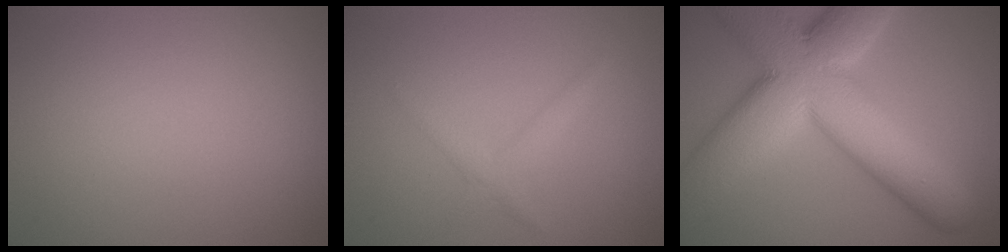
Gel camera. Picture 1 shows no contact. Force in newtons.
{"total": 1.4, "press": 1.4, "slide": 0.0}
{"total": 14.4, "press": 14.3, "slide": 1.3}